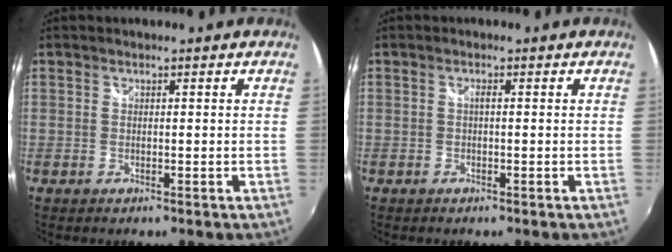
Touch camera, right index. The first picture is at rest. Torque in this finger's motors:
{"motor_torque": [0.23, 0.06, 0.09, 0.03]}